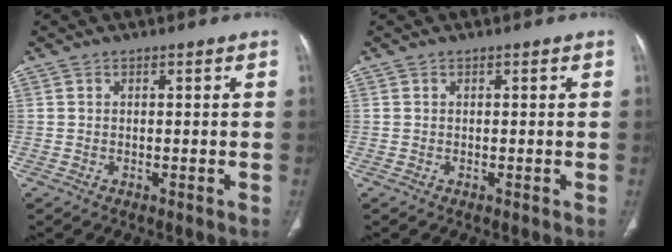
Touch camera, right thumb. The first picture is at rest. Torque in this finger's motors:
{"motor_torque": [-0.18, 0.12, -0.16, 0.12, 0.01]}